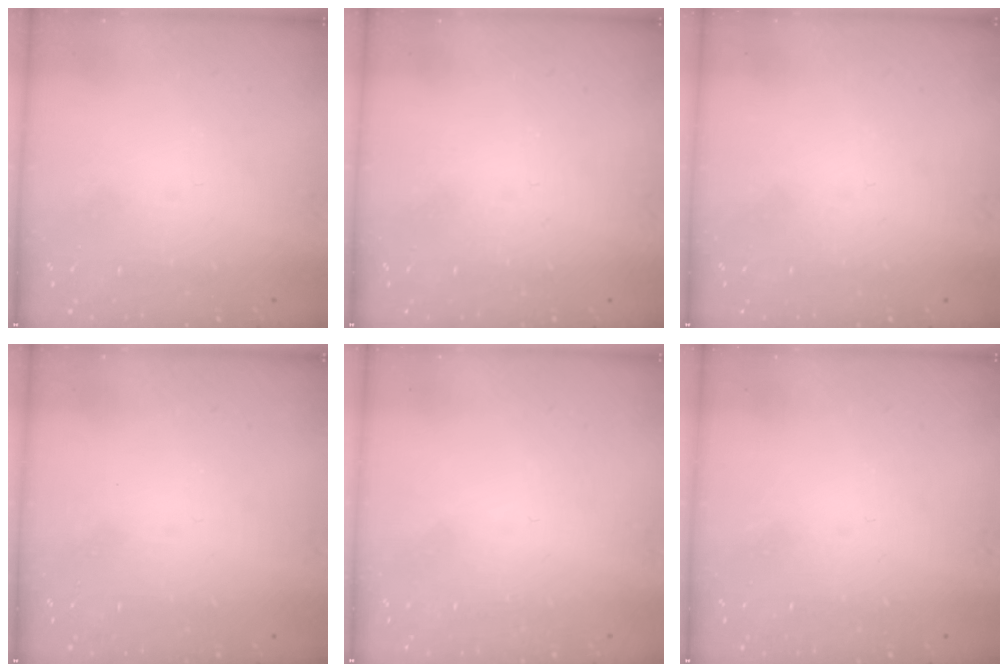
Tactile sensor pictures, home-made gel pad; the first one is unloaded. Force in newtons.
{"total": 0.0}
{"total": 0.0}
{"total": 0.0}
{"total": 1.6, "press": 1.6, "slide": 0.1}
{"total": 0.0}